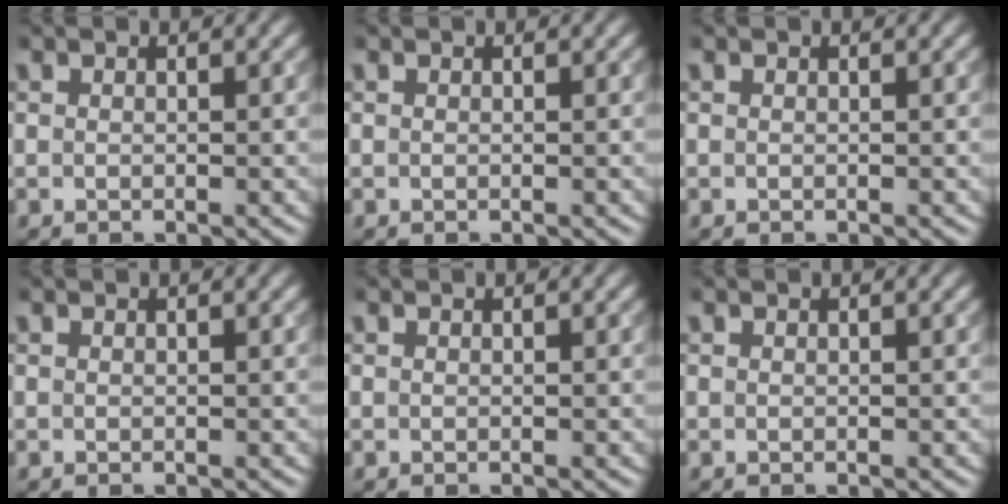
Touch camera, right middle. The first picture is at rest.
{"total": 0.0}
{"total": 0.0}
{"total": 0.0}
{"total": 0.0}
{"total": 0.0}